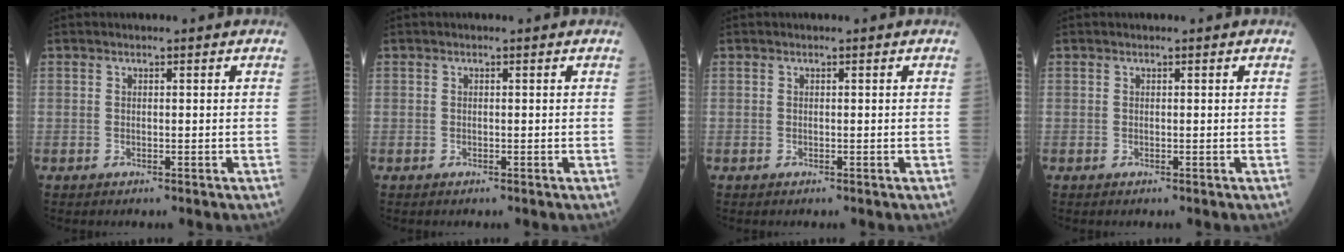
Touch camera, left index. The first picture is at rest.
{"total": 0.0}
{"total": 0.0}
{"total": 0.0}